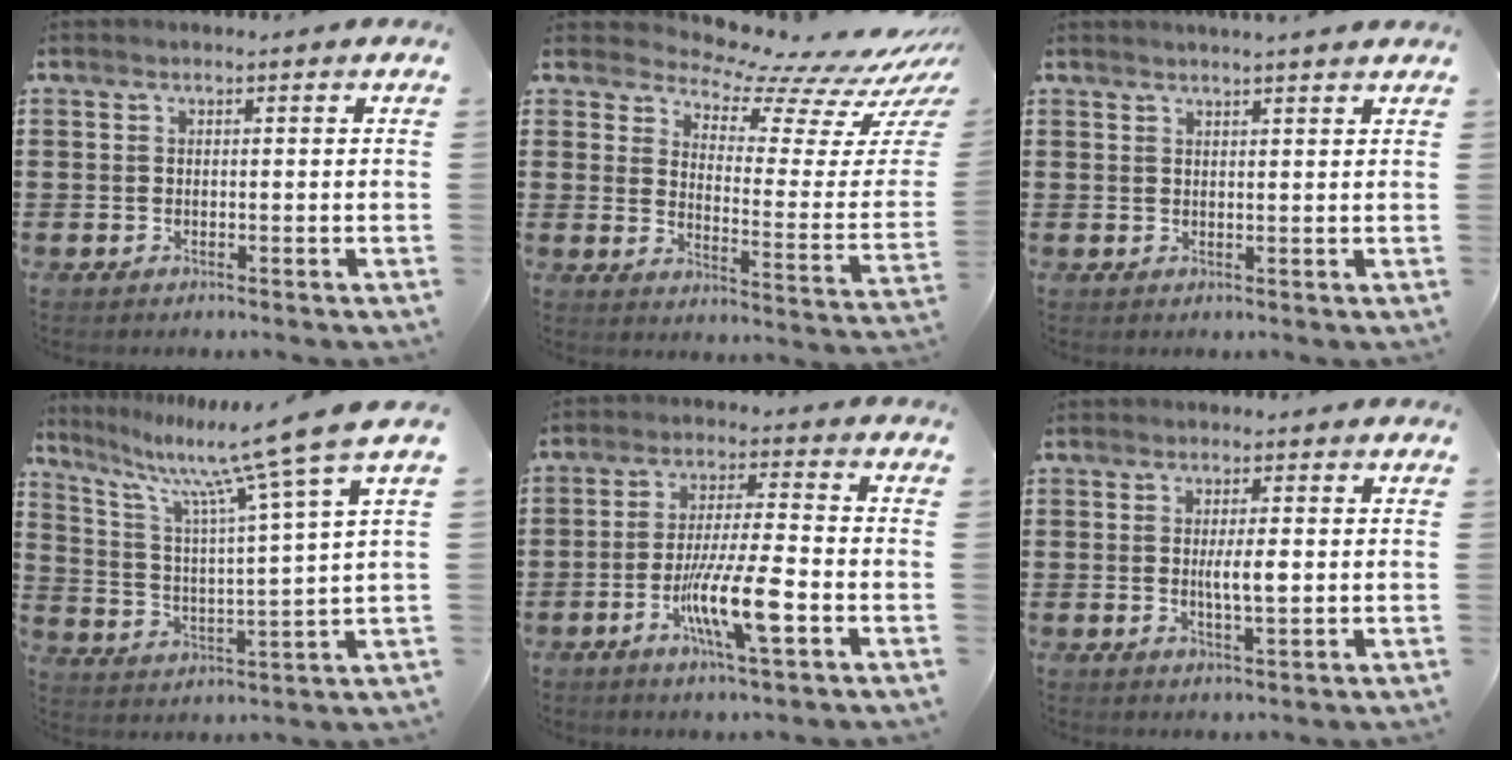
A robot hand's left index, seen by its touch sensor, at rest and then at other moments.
{"total": 7.3, "force": [6.7, 0.8, 2.9], "torque": [-0.066, -0.065, 0.108]}
{"total": 1.7, "force": [1.6, -0.3, 0.5], "torque": [-0.011, 0.000, 0.032]}
{"total": 11.0, "force": [8.8, -1.1, 6.5], "torque": [-0.152, -0.055, 0.136]}
{"total": 10.6, "force": [-4.0, 1.7, 9.6], "torque": [-0.194, -0.010, -0.078]}
{"total": 3.6, "force": [0.3, 0.7, 3.5], "torque": [-0.065, -0.003, 0.003]}